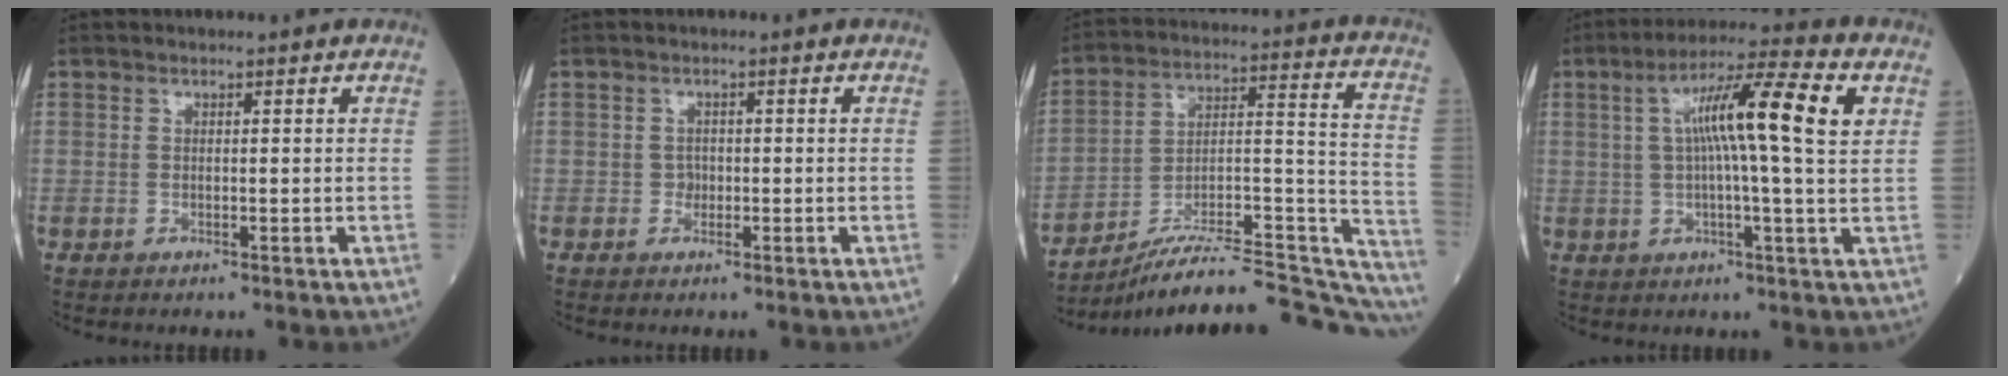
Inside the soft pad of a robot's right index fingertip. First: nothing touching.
{"total": 1.1, "force": [-0.3, 1.0, 0.4], "torque": [-0.003, 0.004, -0.005]}
{"total": 28.6, "force": [-26.4, 3.5, 10.4], "torque": [-0.091, 0.029, -0.377]}
{"total": 13.1, "force": [3.3, 0.1, 12.7], "torque": [-0.212, 0.025, 0.047]}